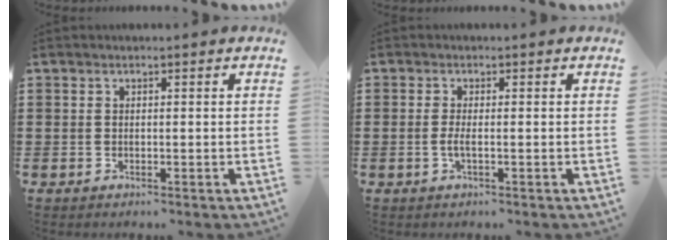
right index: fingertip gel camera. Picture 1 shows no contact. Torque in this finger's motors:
{"motor_torque": [2.14, 0.00, 0.02, 0.03]}